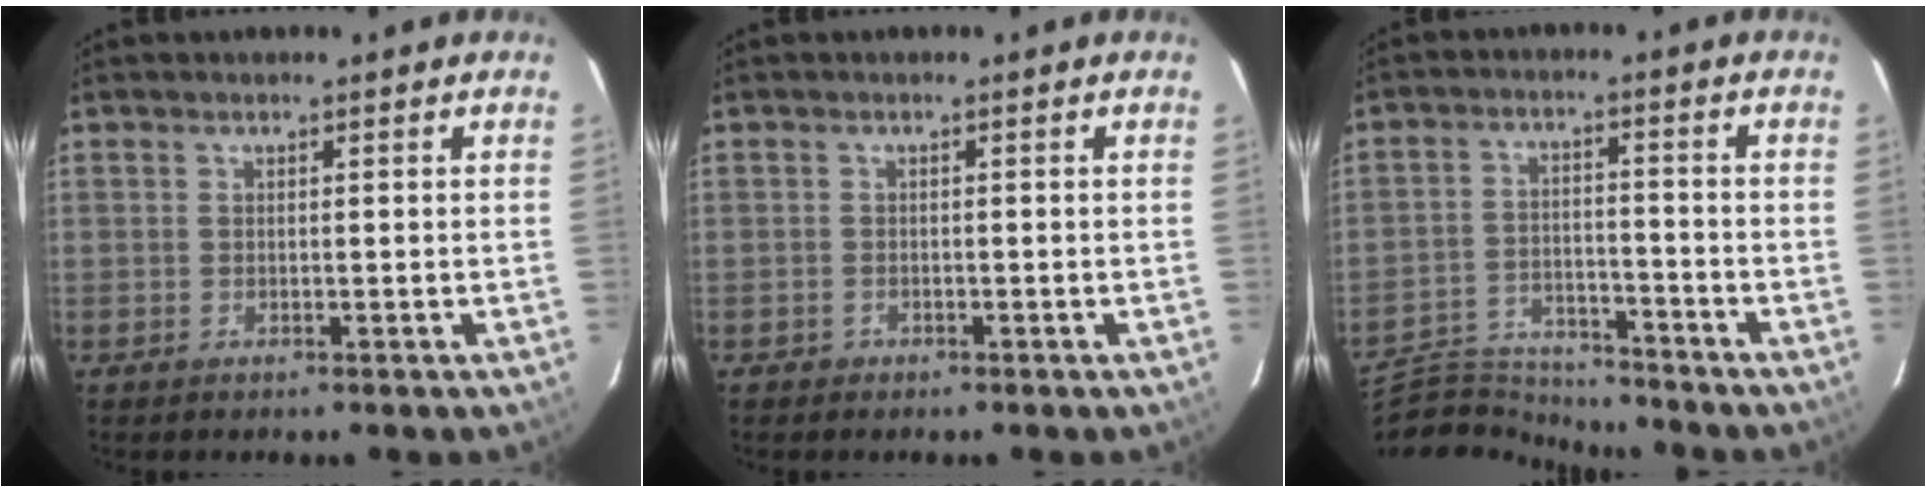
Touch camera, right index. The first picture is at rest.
{"total": 1.2, "force": [-0.7, 0.9, -0.1], "torque": [0.001, 0.001, -0.009]}
{"total": 13.7, "force": [-13.1, 3.2, 2.8], "torque": [-0.089, -0.002, -0.214]}